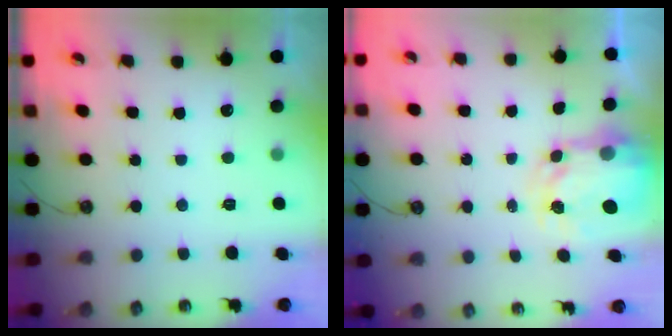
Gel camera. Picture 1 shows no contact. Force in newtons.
{"total": 5.4, "press": 5.4, "slide": 0.4}